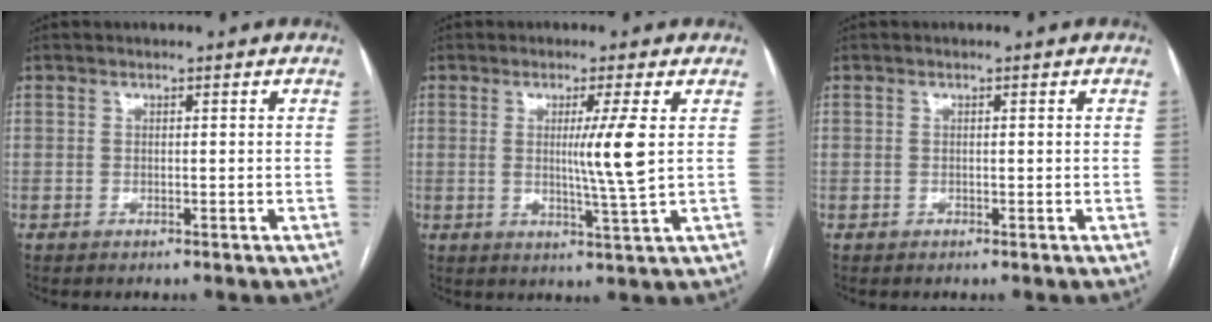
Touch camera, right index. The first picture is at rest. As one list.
[{"total": 6.3, "force": [0.9, -1.4, 6.0], "torque": [-0.102, -0.015, 0.018]}, {"total": 0.0}]